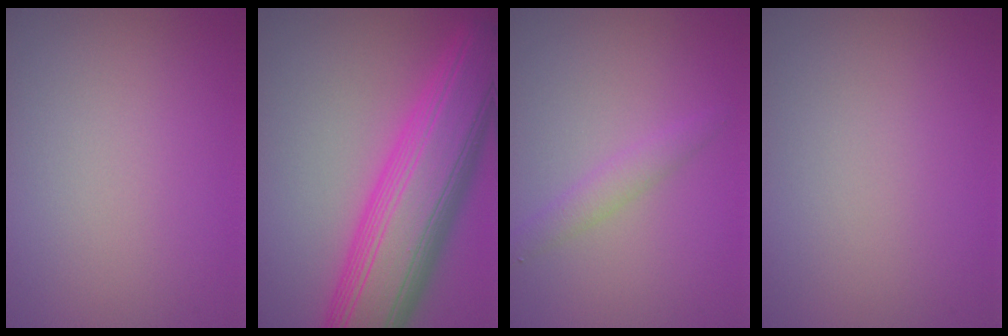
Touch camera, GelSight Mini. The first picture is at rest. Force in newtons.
{"total": 12.1, "press": 12.1, "slide": 0.3}
{"total": 1.6, "press": 1.6, "slide": 0.0}
{"total": 0.0}